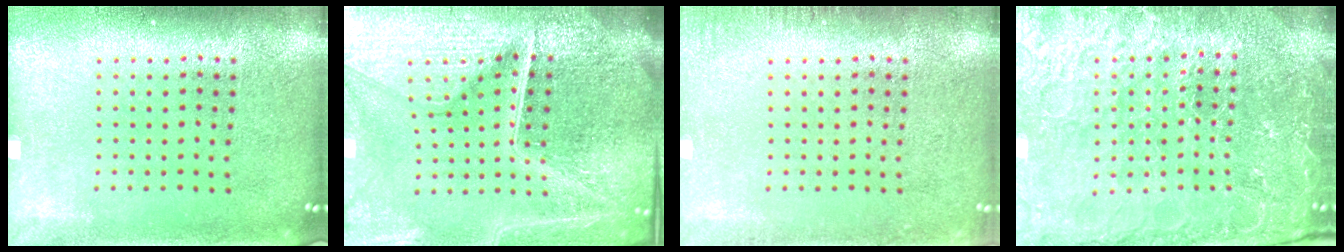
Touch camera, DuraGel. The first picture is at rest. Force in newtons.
{"total": 7.1, "press": 6.2, "slide": 3.4}
{"total": 1.2, "press": 1.1, "slide": 0.2}
{"total": 4.8, "press": 4.5, "slide": 1.6}